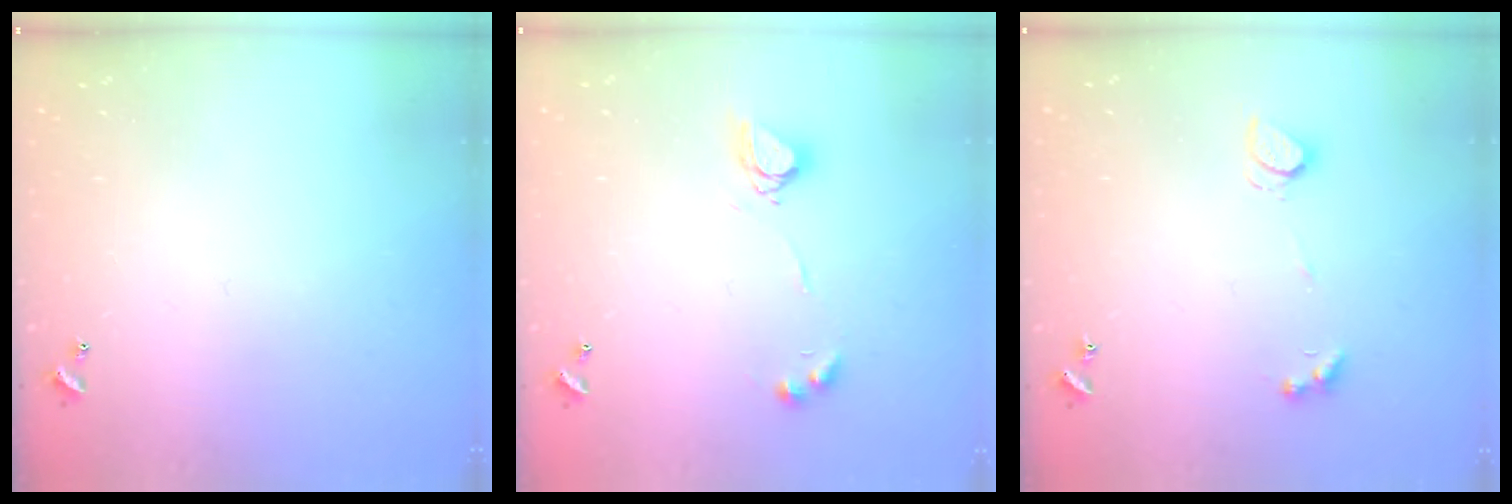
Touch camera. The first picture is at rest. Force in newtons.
{"total": 6.7, "press": 6.7, "slide": 0.5}
{"total": 2.4, "press": 2.3, "slide": 0.6}